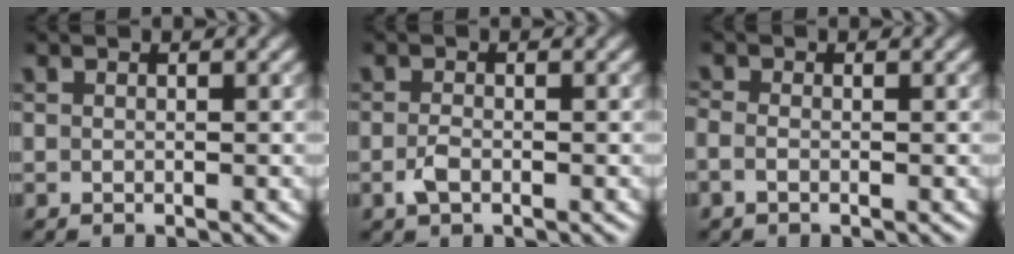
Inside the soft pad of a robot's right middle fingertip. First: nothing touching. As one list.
[{"total": 1.4, "force": [-0.6, 0.6, 1.1], "torque": [-0.026, -0.004, -0.013]}, {"total": 0.9, "force": [-0.5, 0.4, 0.7], "torque": [-0.019, -0.004, -0.012]}]